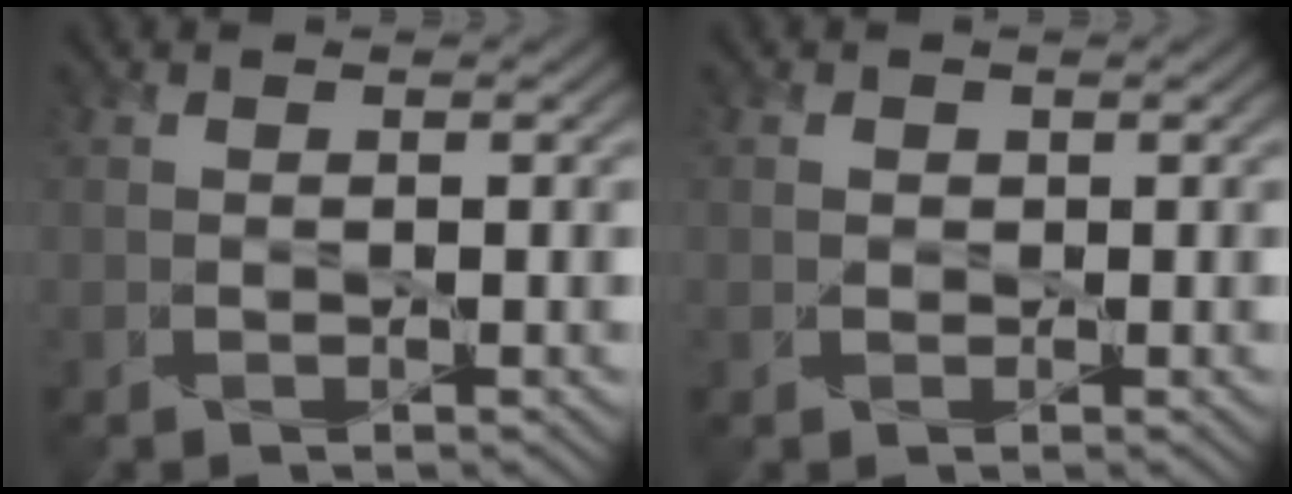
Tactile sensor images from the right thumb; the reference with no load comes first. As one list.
[{"total": 0.6, "force": [0.2, 0.5, -0.3], "torque": [0.004, -0.001, 0.004]}]